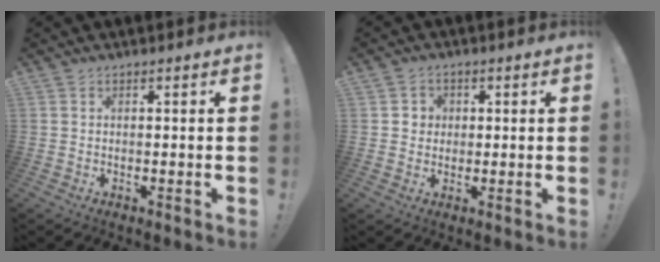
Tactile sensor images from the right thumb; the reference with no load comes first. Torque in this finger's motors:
{"motor_torque": [0.62, 0.73, 0.02, -0.29, 0.00]}